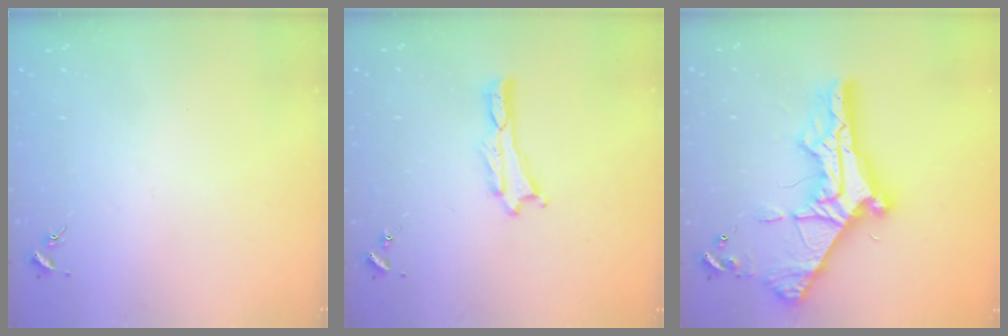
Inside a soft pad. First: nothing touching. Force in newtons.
{"total": 0.0}
{"total": 10.8, "press": 10.7, "slide": 1.2}